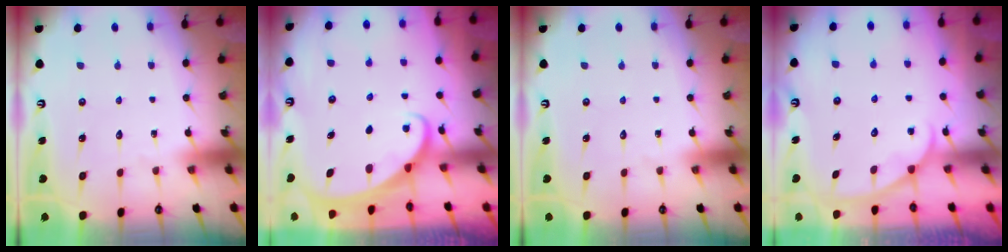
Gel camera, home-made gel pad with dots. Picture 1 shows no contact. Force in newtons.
{"total": 1.7, "press": 1.7, "slide": 0.2}
{"total": 0.0}
{"total": 1.5, "press": 1.4, "slide": 0.2}